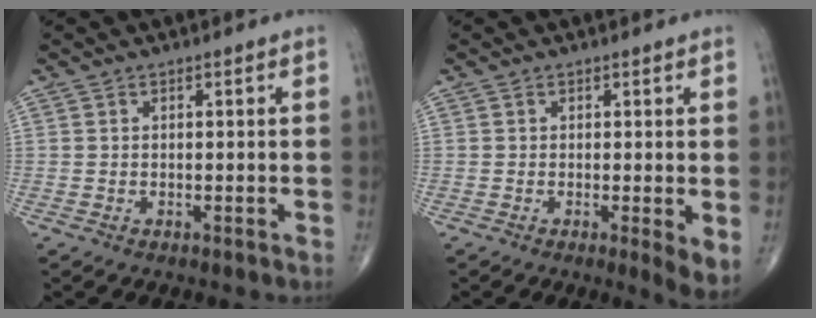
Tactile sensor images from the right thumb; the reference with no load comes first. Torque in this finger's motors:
{"motor_torque": [0.46, 0.90, 0.31, -0.26, 0.15]}